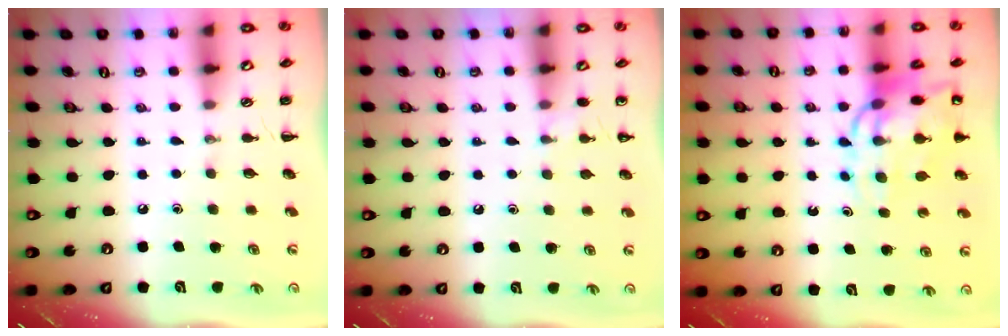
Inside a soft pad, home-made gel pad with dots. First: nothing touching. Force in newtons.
{"total": 3.4, "press": 3.2, "slide": 1.0}
{"total": 13.2, "press": 12.7, "slide": 3.5}